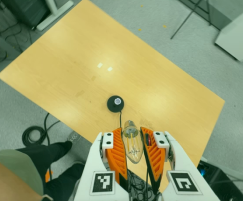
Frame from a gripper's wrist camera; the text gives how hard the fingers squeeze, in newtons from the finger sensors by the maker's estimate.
{"total": 21.0, "left": 23.3, "right": 18.7}